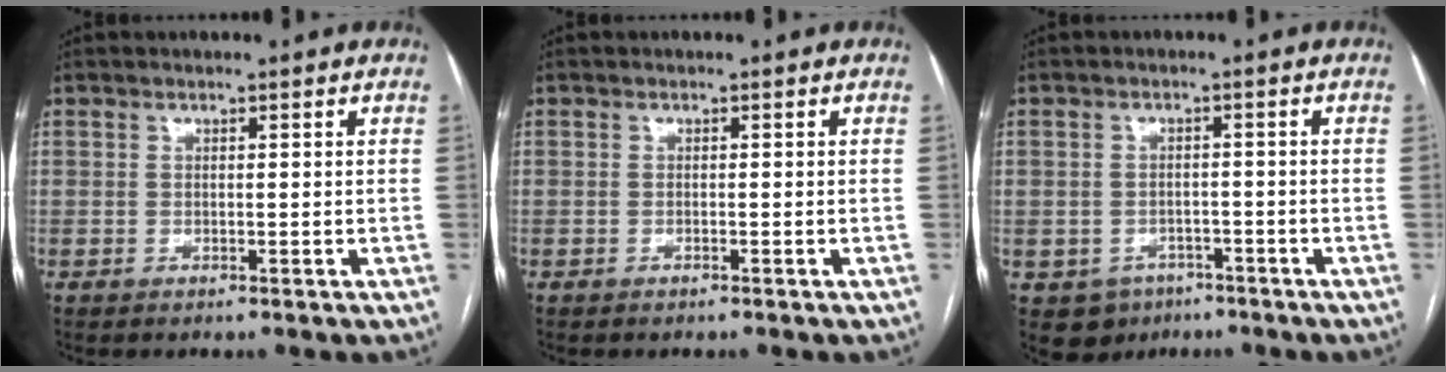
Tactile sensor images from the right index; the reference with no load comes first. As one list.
[{"total": 0.0}, {"total": 4.8, "force": [-2.6, 3.9, 0.8], "torque": [-0.008, 0.007, -0.033]}]